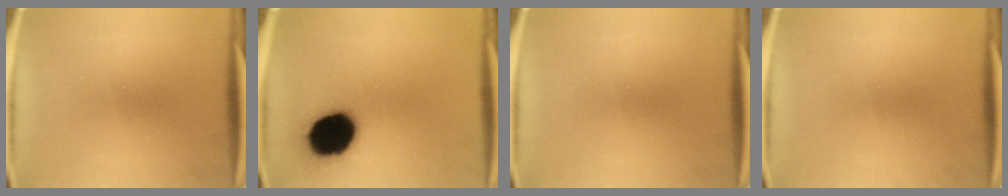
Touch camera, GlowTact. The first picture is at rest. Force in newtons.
{"total": 18.0}
{"total": 0.0}
{"total": 0.0}